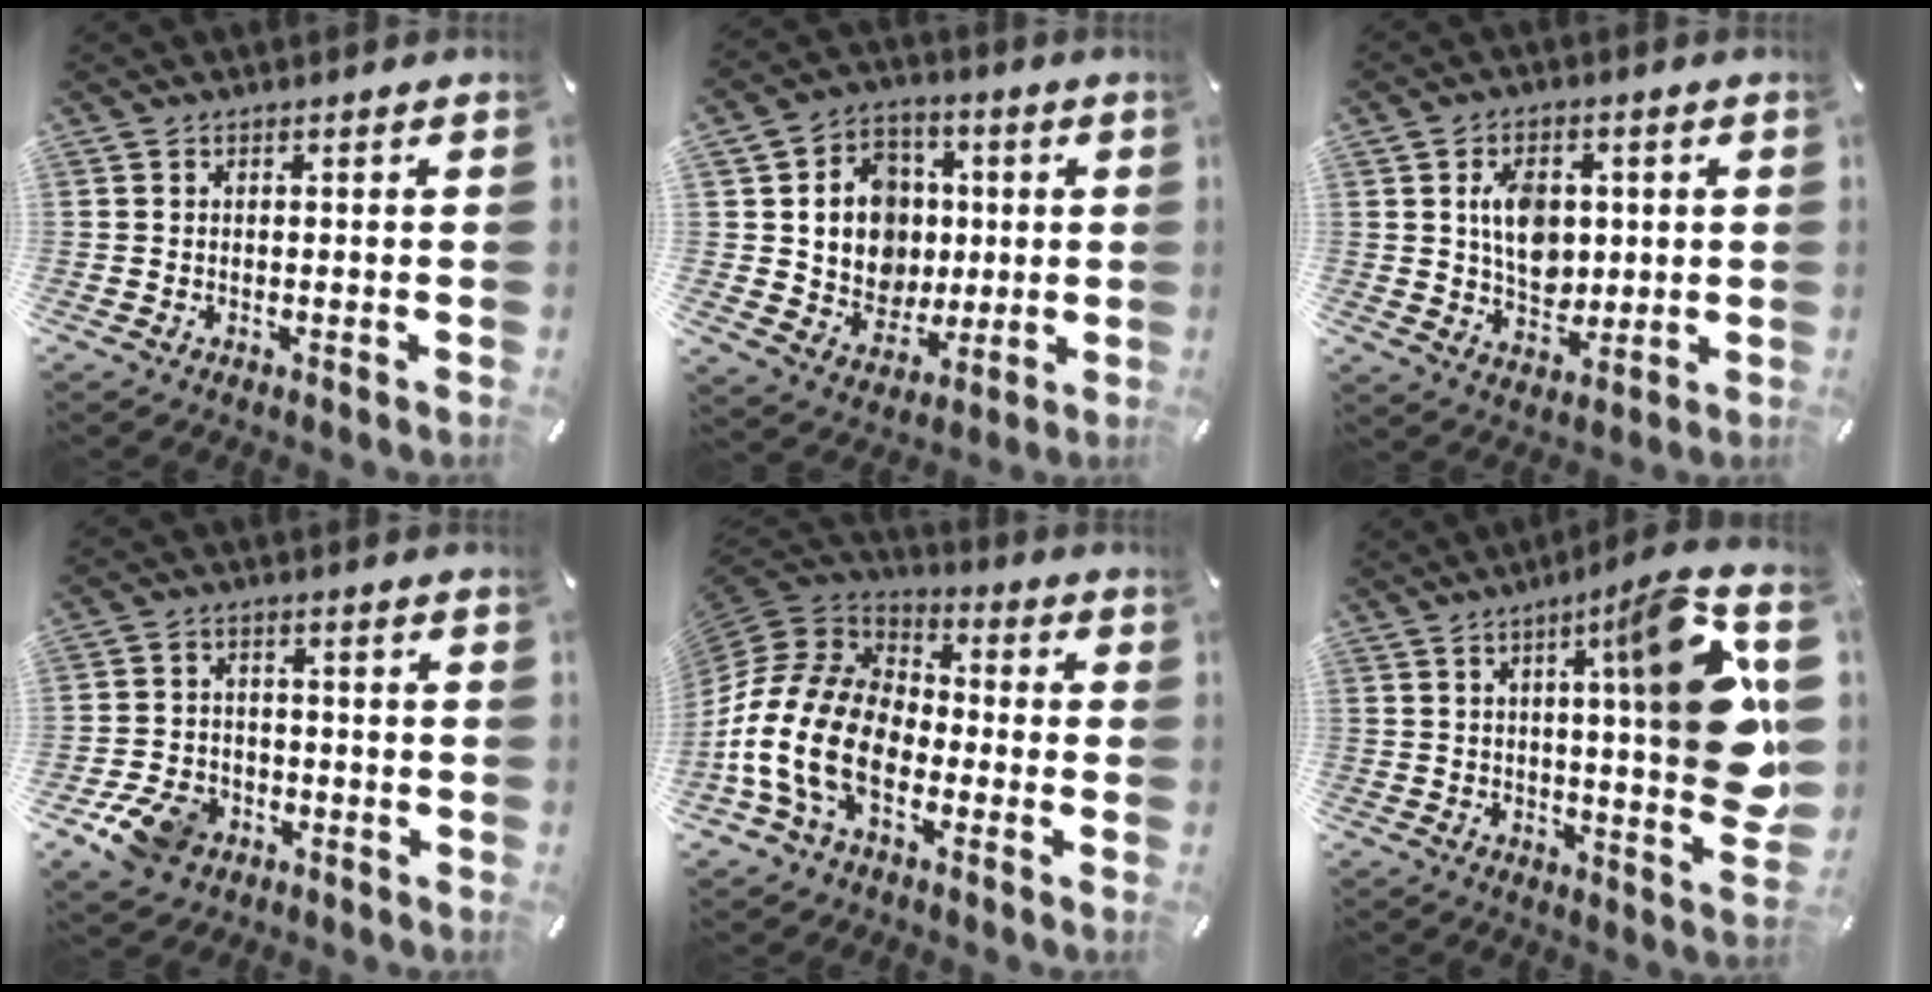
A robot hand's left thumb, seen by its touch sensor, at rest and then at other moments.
{"total": 13.0, "force": [0.9, 12.2, 4.5], "torque": [-0.072, 0.007, 0.031]}
{"total": 9.7, "force": [1.5, 7.5, 6.0], "torque": [-0.100, 0.007, 0.027]}
{"total": 9.4, "force": [-4.9, 6.8, 4.2], "torque": [-0.081, 0.030, -0.089]}
{"total": 18.2, "force": [-8.2, 11.5, 11.6], "torque": [-0.261, 0.024, -0.151]}
{"total": 22.0, "force": [5.6, 3.6, 21.0], "torque": [-0.292, -0.041, 0.071]}